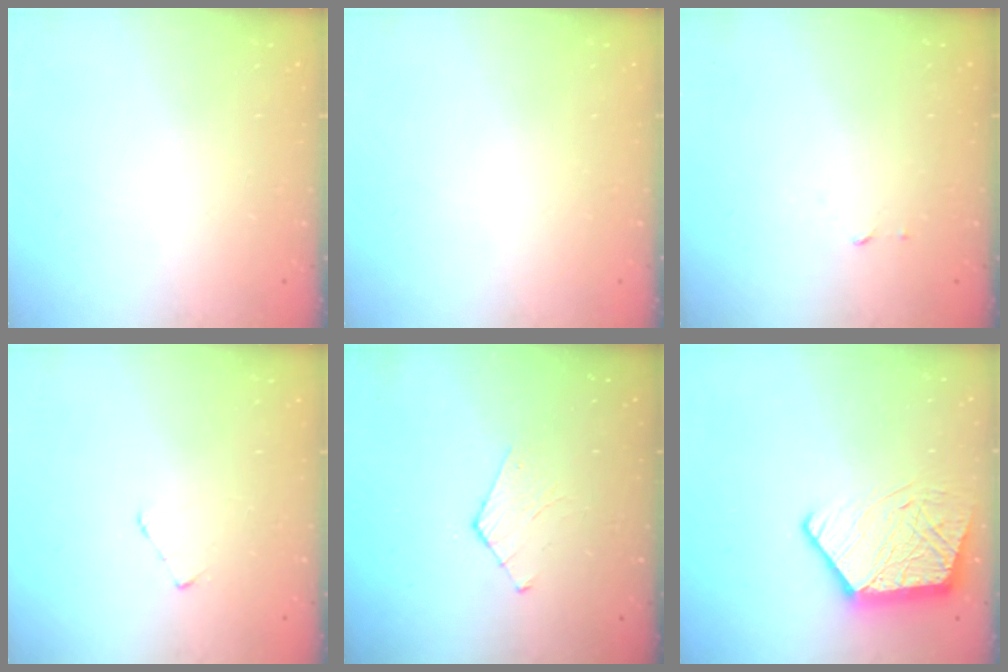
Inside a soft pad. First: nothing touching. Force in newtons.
{"total": 0.0}
{"total": 2.5, "press": 2.5, "slide": 0.2}
{"total": 2.7, "press": 2.7, "slide": 0.3}
{"total": 2.8, "press": 2.7, "slide": 0.3}
{"total": 14.1, "press": 14.1, "slide": 1.4}